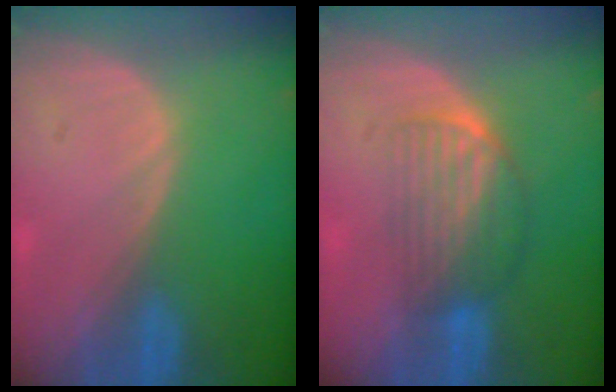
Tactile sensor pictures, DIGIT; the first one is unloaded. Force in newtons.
{"total": 6.7, "press": 5.8, "slide": 3.5}